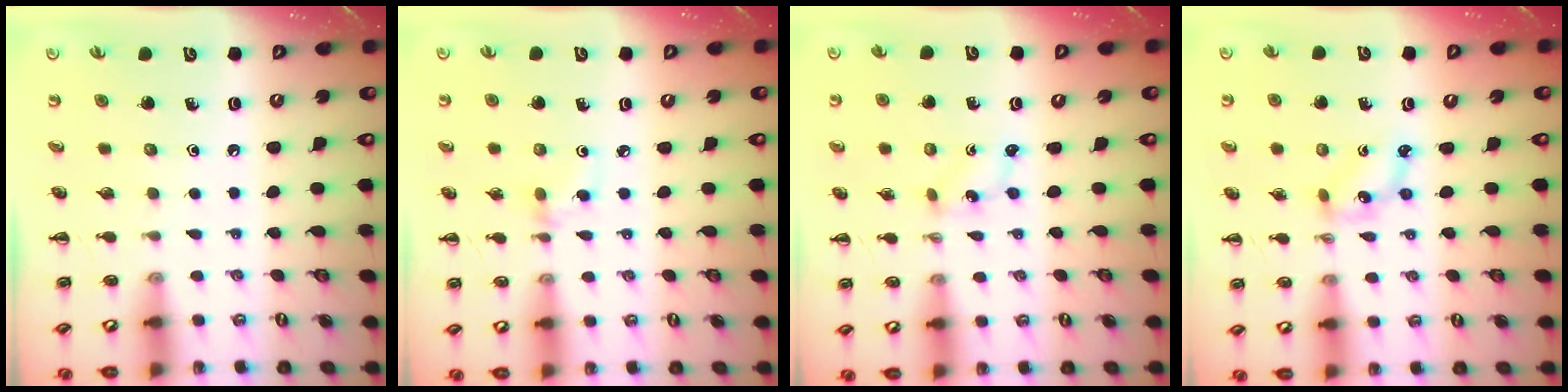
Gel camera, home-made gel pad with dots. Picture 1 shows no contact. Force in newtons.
{"total": 3.1, "press": 2.9, "slide": 1.2}
{"total": 0.6, "press": 0.5, "slide": 0.2}
{"total": 3.3, "press": 3.2, "slide": 0.8}